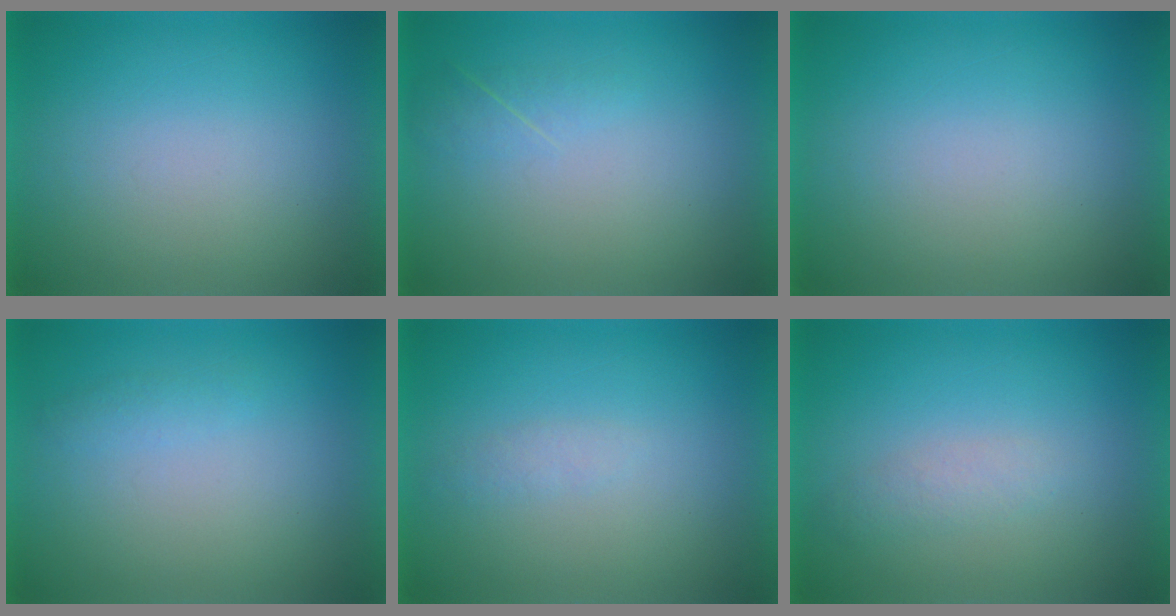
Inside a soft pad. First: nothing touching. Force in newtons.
{"total": 1.9}
{"total": 0.0}
{"total": 1.4}
{"total": 1.3}
{"total": 1.9}